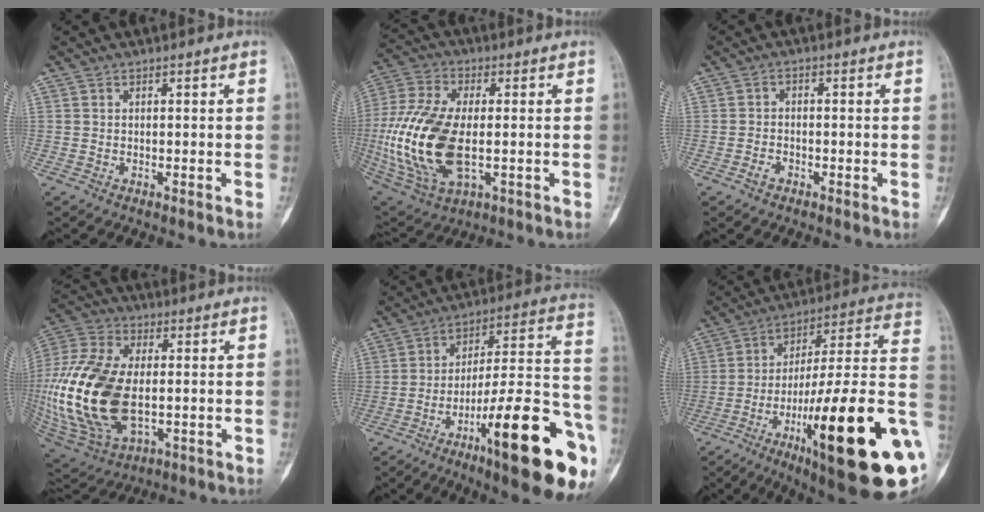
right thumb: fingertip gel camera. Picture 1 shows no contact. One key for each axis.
{"total": 21.1, "fx": -2.2, "fy": 10.8, "fz": 18.0, "tx": -0.404, "ty": -0.009, "tz": -0.028}
{"total": 2.1, "fx": -1.3, "fy": 1.4, "fz": 0.9, "tx": -0.007, "ty": 0.013, "tz": -0.026}
{"total": 25.8, "fx": -2.1, "fy": 14.6, "fz": 21.2, "tx": -0.472, "ty": -0.011, "tz": -0.021}
{"total": 26.3, "fx": -12.1, "fy": 5.7, "fz": 22.6, "tx": -0.272, "ty": 0.067, "tz": -0.181}
{"total": 31.9, "fx": -9.0, "fy": 5.9, "fz": 30.0, "tx": -0.381, "ty": 0.030, "tz": -0.138}